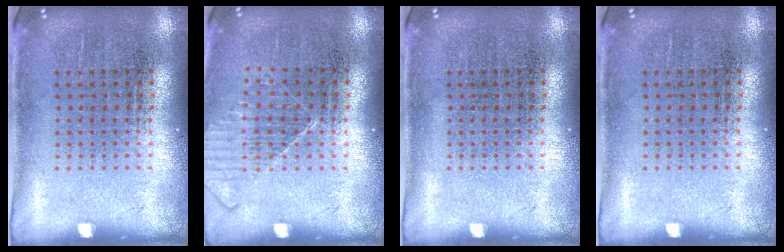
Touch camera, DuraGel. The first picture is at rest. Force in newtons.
{"total": 1.1, "press": 1.1, "slide": 0.1}
{"total": 0.0}
{"total": 0.0}